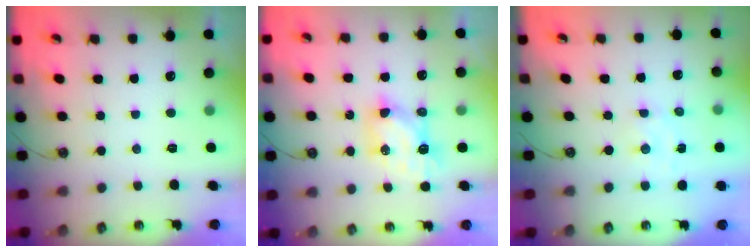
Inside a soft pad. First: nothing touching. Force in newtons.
{"total": 6.7, "press": 6.7, "slide": 0.0}
{"total": 2.1, "press": 2.1, "slide": 0.5}